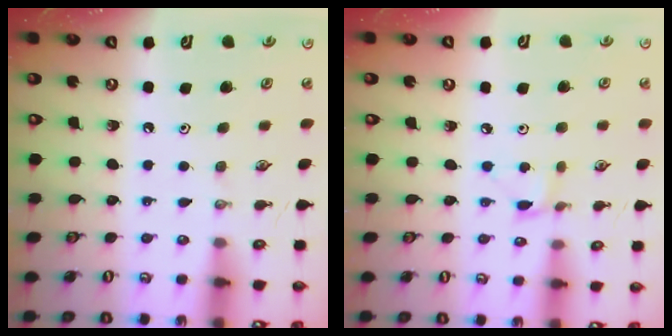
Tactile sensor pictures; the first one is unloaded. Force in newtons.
{"total": 2.1, "press": 2.1, "slide": 0.3}